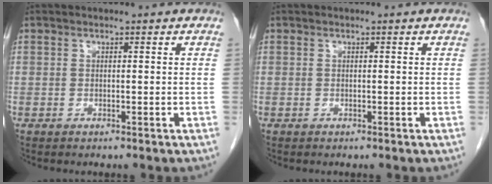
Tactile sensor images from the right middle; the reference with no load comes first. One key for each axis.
{"total": 0.0}